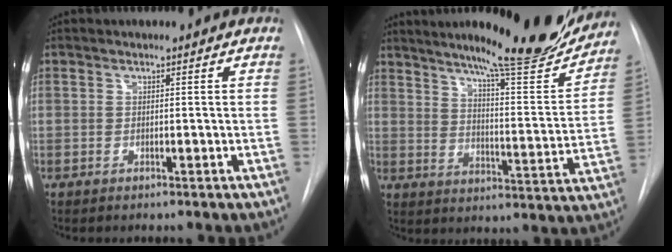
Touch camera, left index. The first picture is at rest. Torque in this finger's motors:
{"motor_torque": [0.96, -1.18, 0.61, 0.08]}